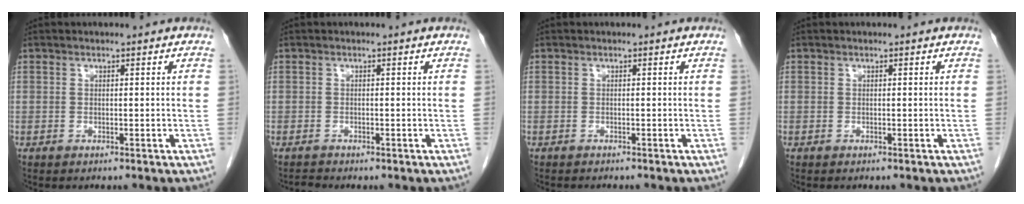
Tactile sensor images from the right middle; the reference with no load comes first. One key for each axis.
{"total": 0.6, "fx": -0.6, "fy": 0.1, "fz": -0.1, "tx": 0.001, "ty": -0.003, "tz": -0.012}
{"total": 1.7, "fx": -1.6, "fy": 0.2, "fz": 0.6, "tx": -0.017, "ty": -0.006, "tz": -0.017}
{"total": 0.0}